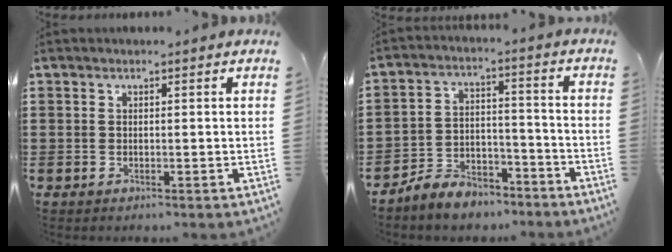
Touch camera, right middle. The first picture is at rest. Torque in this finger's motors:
{"motor_torque": [2.14, 0.00, 0.07, 0.05]}